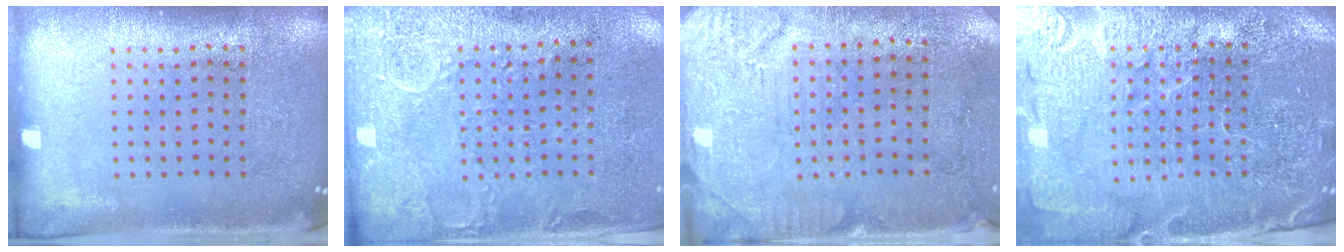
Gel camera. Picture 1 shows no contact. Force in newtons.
{"total": 2.9, "press": 2.3, "slide": 1.8}
{"total": 3.2, "press": 2.6, "slide": 1.9}
{"total": 4.6, "press": 4.3, "slide": 1.5}